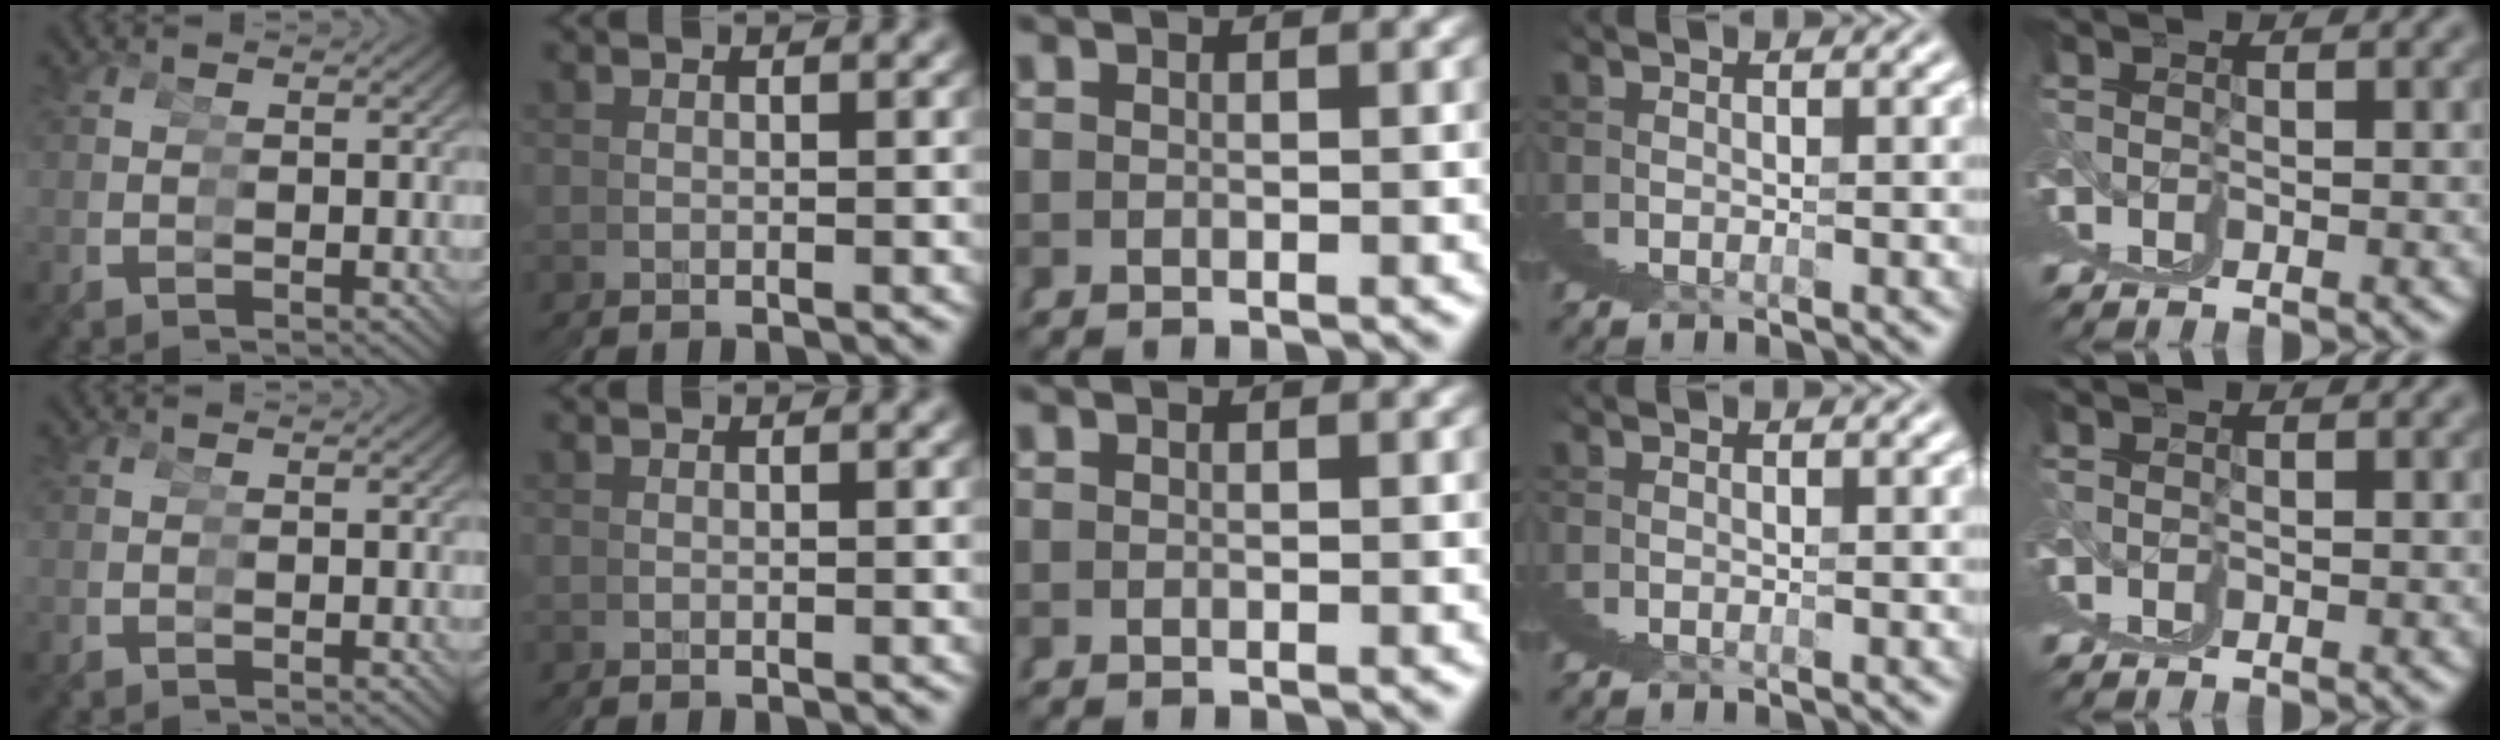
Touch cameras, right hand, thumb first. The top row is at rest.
{}